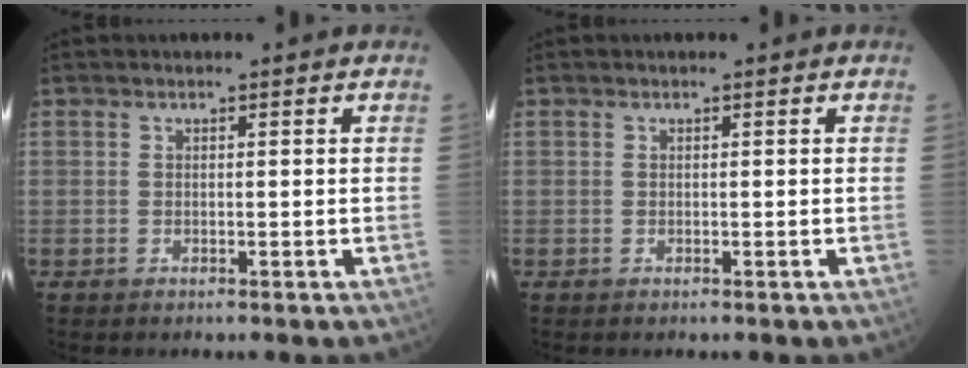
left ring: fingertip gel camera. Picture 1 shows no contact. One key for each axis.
{"total": 0.0}